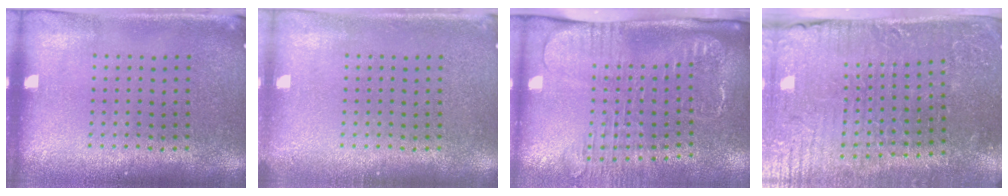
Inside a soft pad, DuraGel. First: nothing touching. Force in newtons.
{"total": 0.6, "press": 0.6, "slide": 0.0}
{"total": 2.6, "press": 2.0, "slide": 1.7}
{"total": 4.4, "press": 4.3, "slide": 0.7}